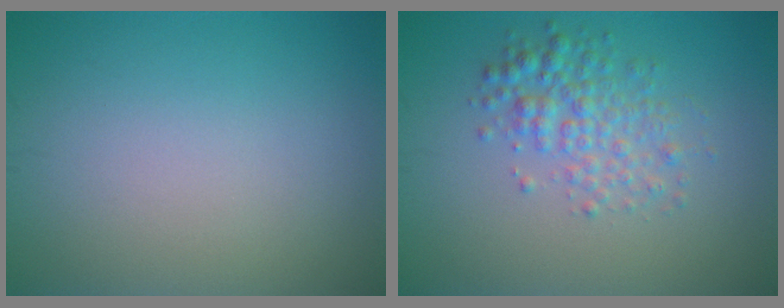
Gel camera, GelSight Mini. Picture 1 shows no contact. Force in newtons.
{"total": 3.3, "press": 3.3, "slide": 0.1}